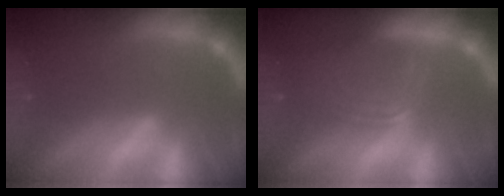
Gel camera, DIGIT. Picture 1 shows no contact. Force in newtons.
{"total": 7.1}